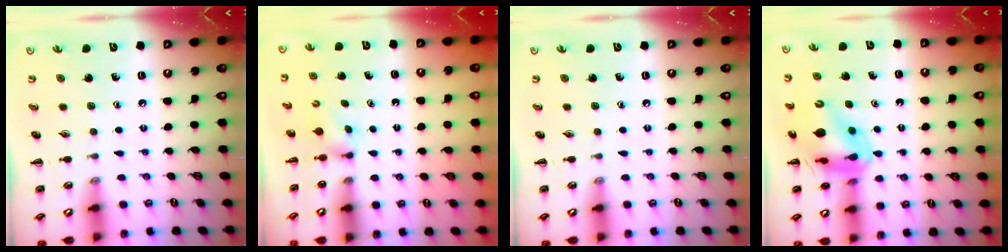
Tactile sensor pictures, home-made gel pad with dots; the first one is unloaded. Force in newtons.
{"total": 1.8, "press": 1.5, "slide": 0.9}
{"total": 0.0}
{"total": 13.8, "press": 13.3, "slide": 3.7}